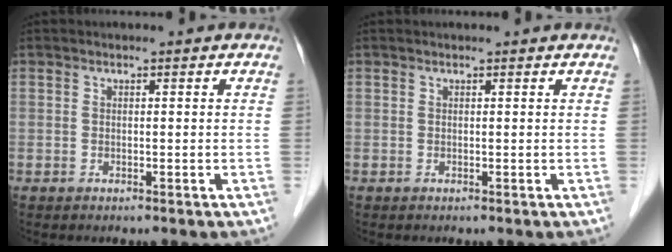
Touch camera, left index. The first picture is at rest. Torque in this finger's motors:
{"motor_torque": [0.15, -0.11, 0.02, 0.01]}